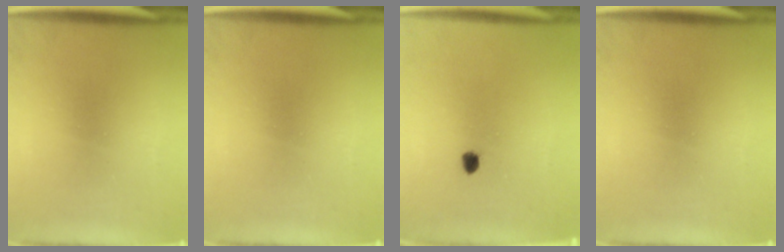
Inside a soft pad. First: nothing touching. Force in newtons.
{"total": 0.0}
{"total": 1.5}
{"total": 0.0}